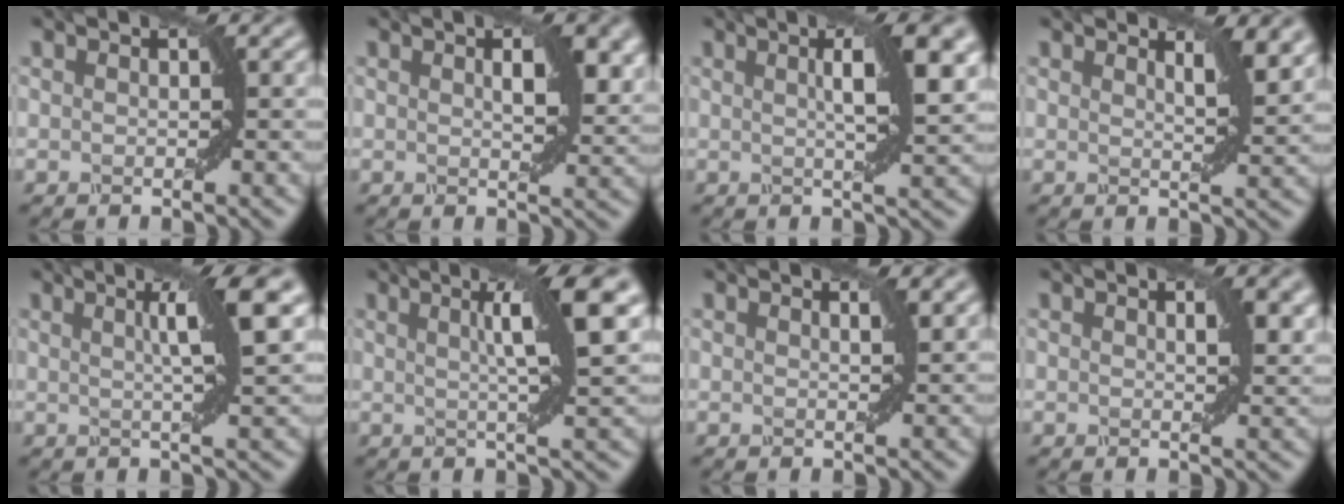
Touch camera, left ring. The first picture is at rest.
{"total": 4.0, "force": [1.5, 1.4, 3.4], "torque": [-0.053, 0.002, 0.026]}
{"total": 5.9, "force": [1.5, 1.4, 5.5], "torque": [-0.066, 0.012, 0.020]}
{"total": 3.0, "force": [2.1, 0.8, 2.0], "torque": [-0.024, -0.001, 0.032]}
{"total": 5.2, "force": [1.6, 0.8, 4.9], "torque": [-0.066, 0.009, 0.026]}
{"total": 6.6, "force": [2.1, 1.0, 6.1], "torque": [-0.080, 0.013, 0.031]}
{"total": 1.1, "force": [0.8, 0.3, 0.7], "torque": [-0.005, 0.001, 0.008]}
{"total": 2.4, "force": [1.1, 0.8, 2.0], "torque": [-0.021, 0.001, 0.020]}